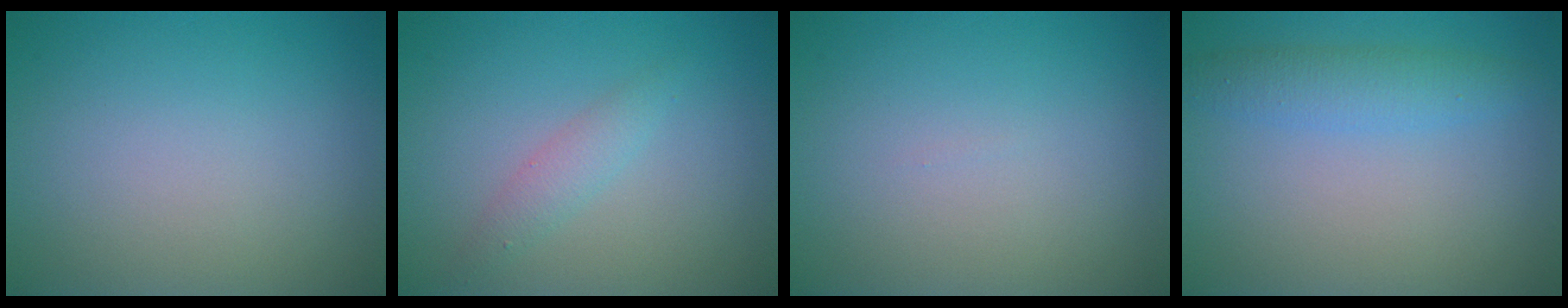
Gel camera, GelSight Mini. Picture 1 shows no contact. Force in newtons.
{"total": 1.6, "press": 1.6, "slide": 0.1}
{"total": 0.0}
{"total": 2.8, "press": 2.8, "slide": 0.0}